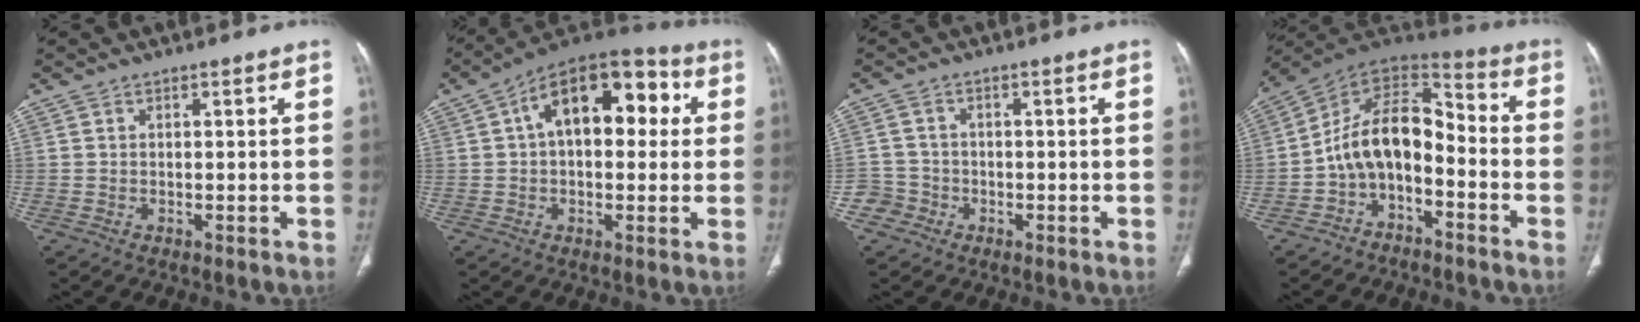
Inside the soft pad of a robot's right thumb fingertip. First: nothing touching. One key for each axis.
{"total": 17.0, "fx": 3.6, "fy": 9.6, "fz": 13.6, "tx": -0.167, "ty": 0.040, "tz": 0.045}
{"total": 3.4, "fx": -1.6, "fy": 3.0, "fz": -0.4, "tx": 0.021, "ty": 0.019, "tz": -0.036}
{"total": 12.9, "fx": -4.1, "fy": 7.9, "fz": 9.2, "tx": -0.139, "ty": 0.092, "tz": -0.081}